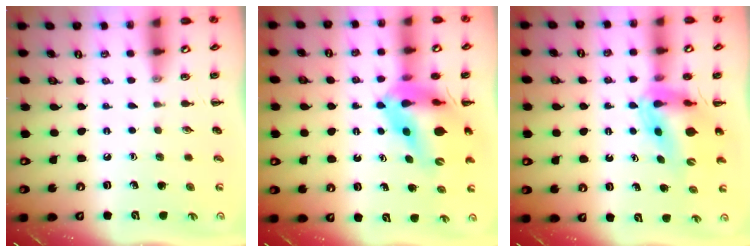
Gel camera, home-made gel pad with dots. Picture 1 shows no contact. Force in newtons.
{"total": 14.4, "press": 13.8, "slide": 4.3}
{"total": 12.6, "press": 12.0, "slide": 3.8}